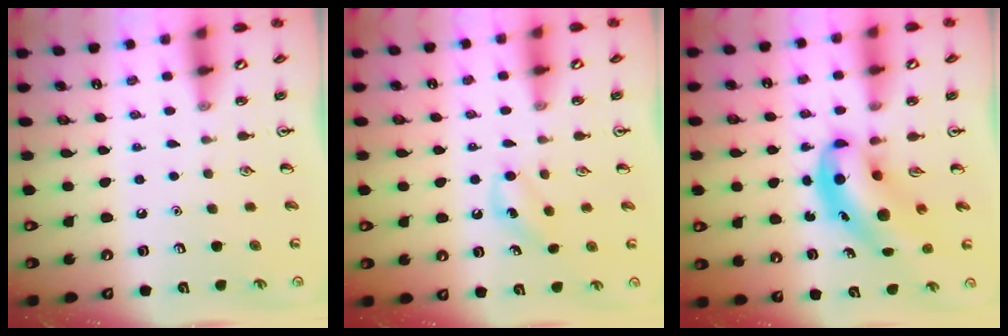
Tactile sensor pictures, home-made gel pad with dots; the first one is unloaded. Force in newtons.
{"total": 6.7, "press": 6.5, "slide": 1.7}
{"total": 8.2, "press": 7.8, "slide": 2.4}